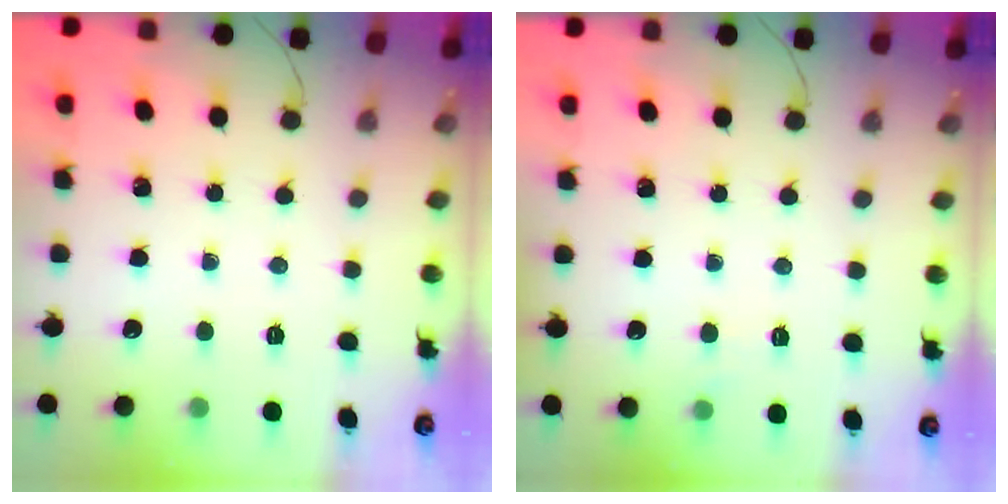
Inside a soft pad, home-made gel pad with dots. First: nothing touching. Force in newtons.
{"total": 4.1, "press": 3.9, "slide": 1.2}